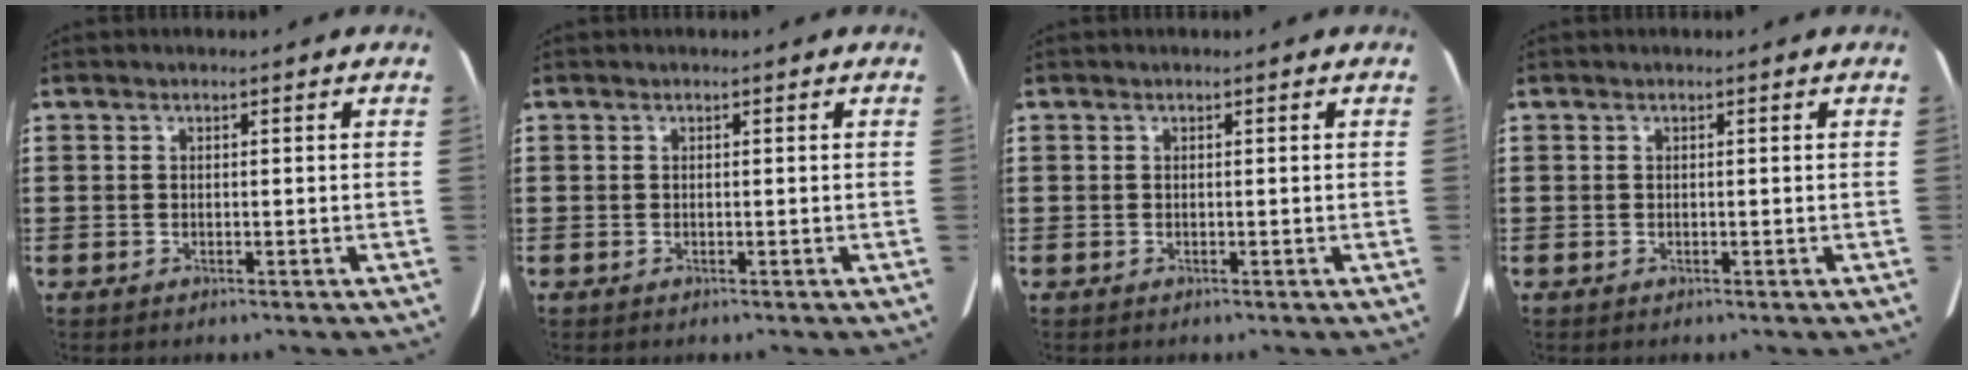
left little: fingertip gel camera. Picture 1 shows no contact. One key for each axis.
{"total": 0.0}
{"total": 0.0}
{"total": 0.0}